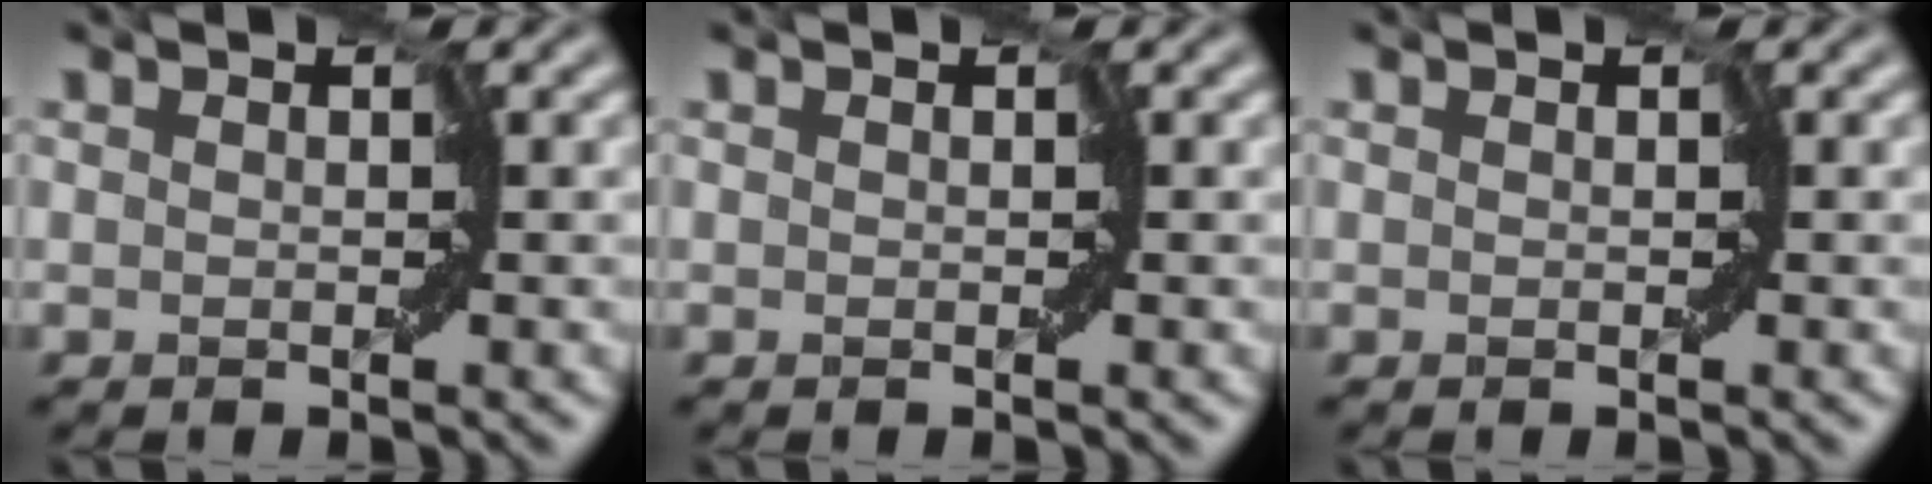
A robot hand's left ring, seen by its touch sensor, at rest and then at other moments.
{"total": 0.0}
{"total": 0.0}